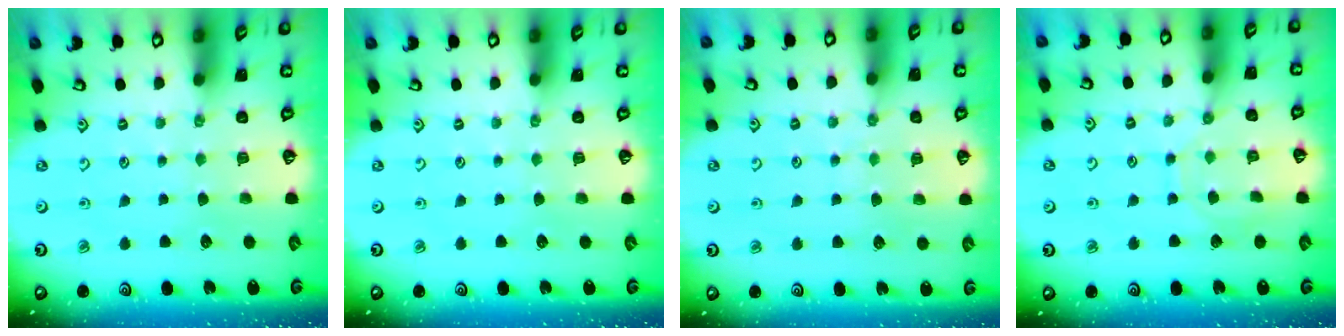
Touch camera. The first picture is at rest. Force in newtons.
{"total": 0.0}
{"total": 5.4, "press": 5.3, "slide": 0.6}
{"total": 8.9, "press": 8.9, "slide": 0.6}